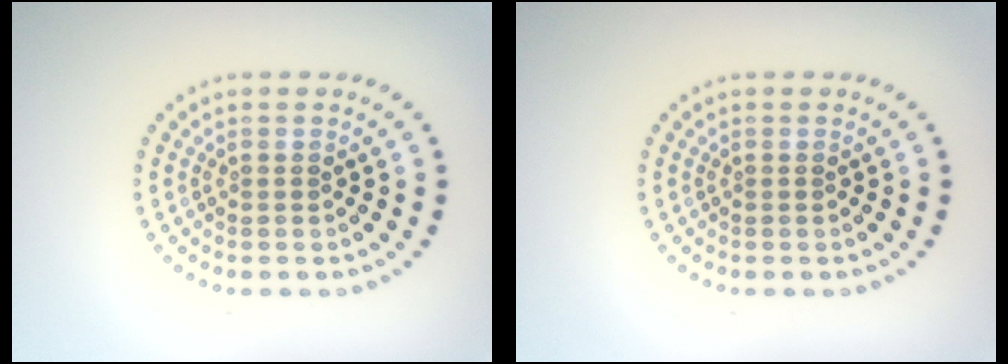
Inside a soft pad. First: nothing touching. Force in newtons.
{"total": 0.0}